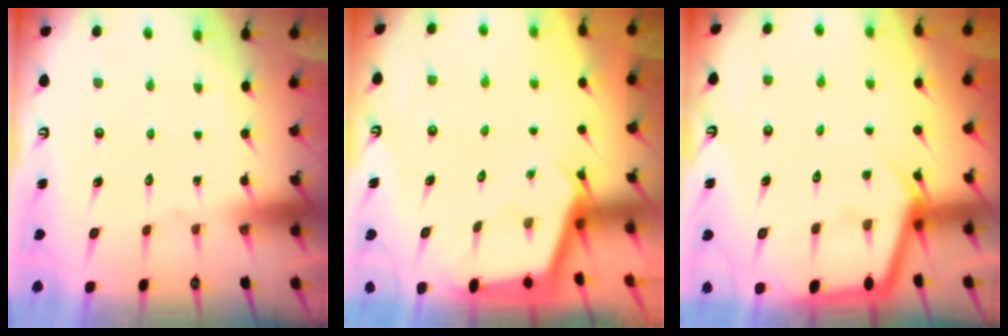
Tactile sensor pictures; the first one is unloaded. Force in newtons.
{"total": 2.4, "press": 2.4, "slide": 0.2}
{"total": 6.2, "press": 6.2, "slide": 0.5}